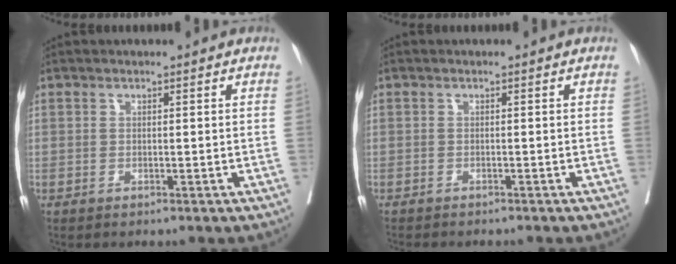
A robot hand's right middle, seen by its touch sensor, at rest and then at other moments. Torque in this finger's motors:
{"motor_torque": [0.66, -0.78, 0.07, 0.02]}